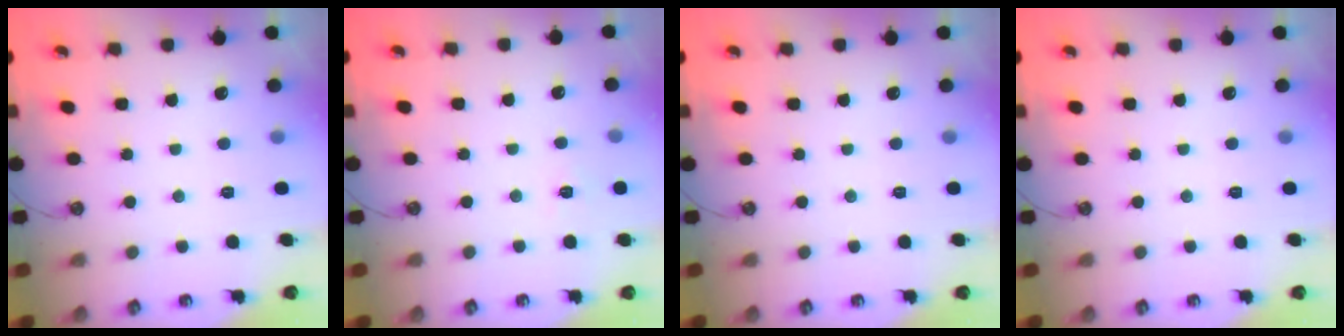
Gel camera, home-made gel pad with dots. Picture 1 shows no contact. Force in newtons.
{"total": 3.5, "press": 3.4, "slide": 0.4}
{"total": 0.0}
{"total": 0.0}